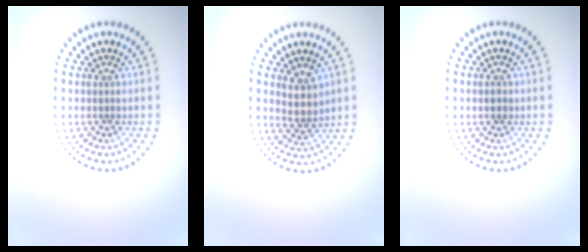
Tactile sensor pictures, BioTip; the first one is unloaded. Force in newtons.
{"total": 2.6, "press": 2.2, "slide": 1.4}
{"total": 1.1, "press": 1.1, "slide": 0.1}